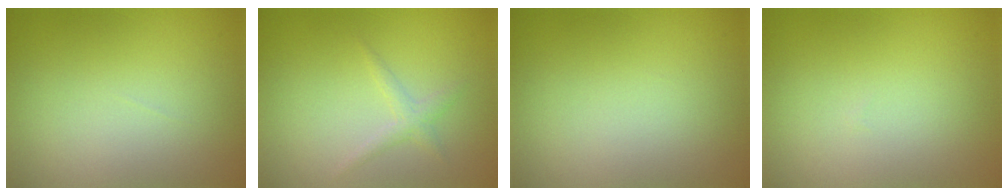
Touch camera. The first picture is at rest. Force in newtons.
{"total": 1.2, "press": 1.2, "slide": 0.1}
{"total": 0.0}
{"total": 0.0}